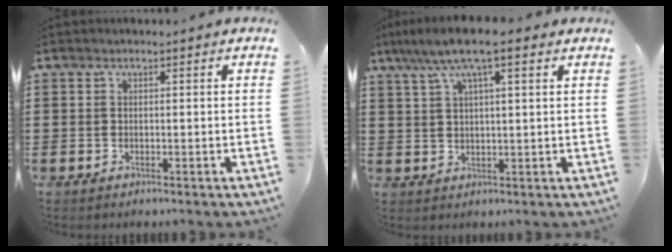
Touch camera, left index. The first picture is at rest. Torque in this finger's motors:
{"motor_torque": [2.14, 0.00, 0.80, 0.21]}